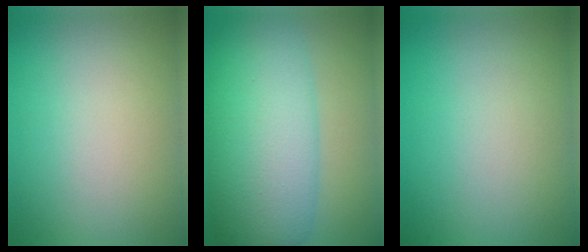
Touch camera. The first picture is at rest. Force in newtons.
{"total": 10.2, "press": 10.2, "slide": 0.3}
{"total": 0.0}